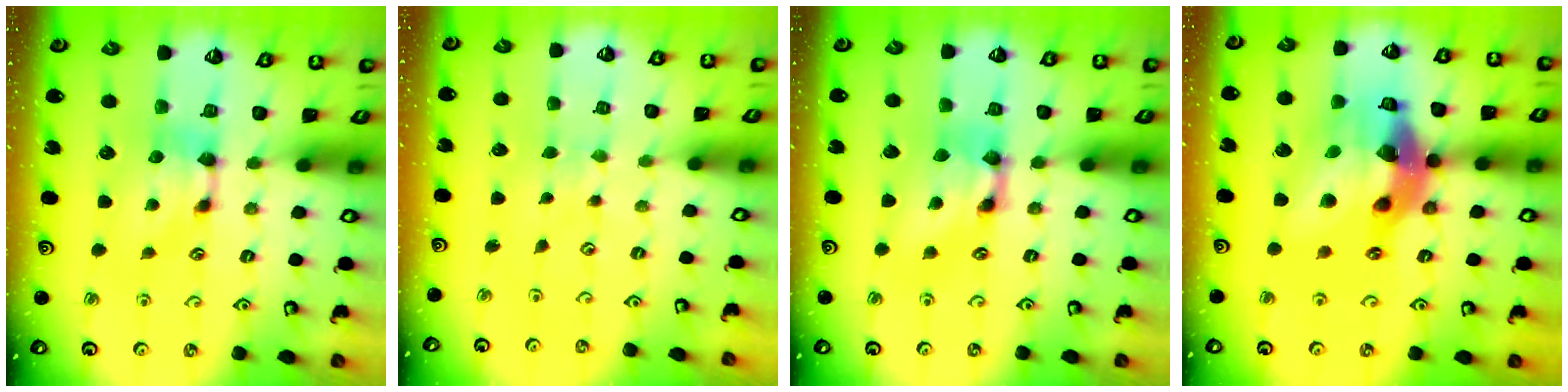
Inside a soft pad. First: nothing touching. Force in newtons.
{"total": 3.5, "press": 3.5, "slide": 0.1}
{"total": 3.3, "press": 3.3, "slide": 0.2}
{"total": 17.1, "press": 16.7, "slide": 3.5}